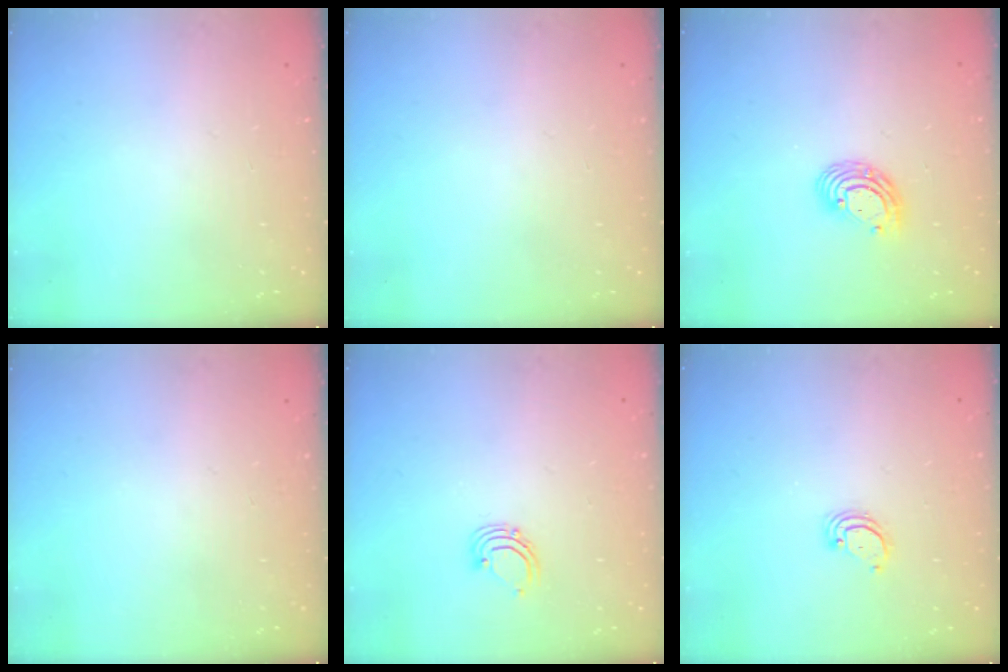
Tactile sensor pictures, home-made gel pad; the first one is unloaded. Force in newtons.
{"total": 0.0}
{"total": 8.0, "press": 7.9, "slide": 1.2}
{"total": 0.0}
{"total": 2.9, "press": 2.9, "slide": 0.2}
{"total": 2.6, "press": 2.6, "slide": 0.1}